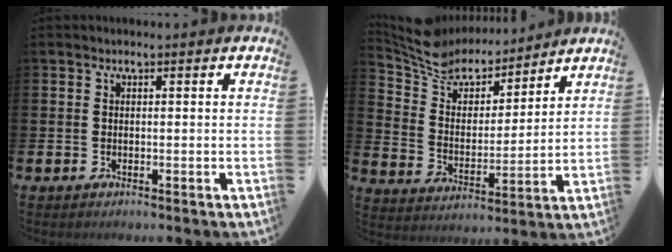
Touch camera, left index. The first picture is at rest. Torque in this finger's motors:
{"motor_torque": [1.10, -1.04, 0.21, 0.04]}